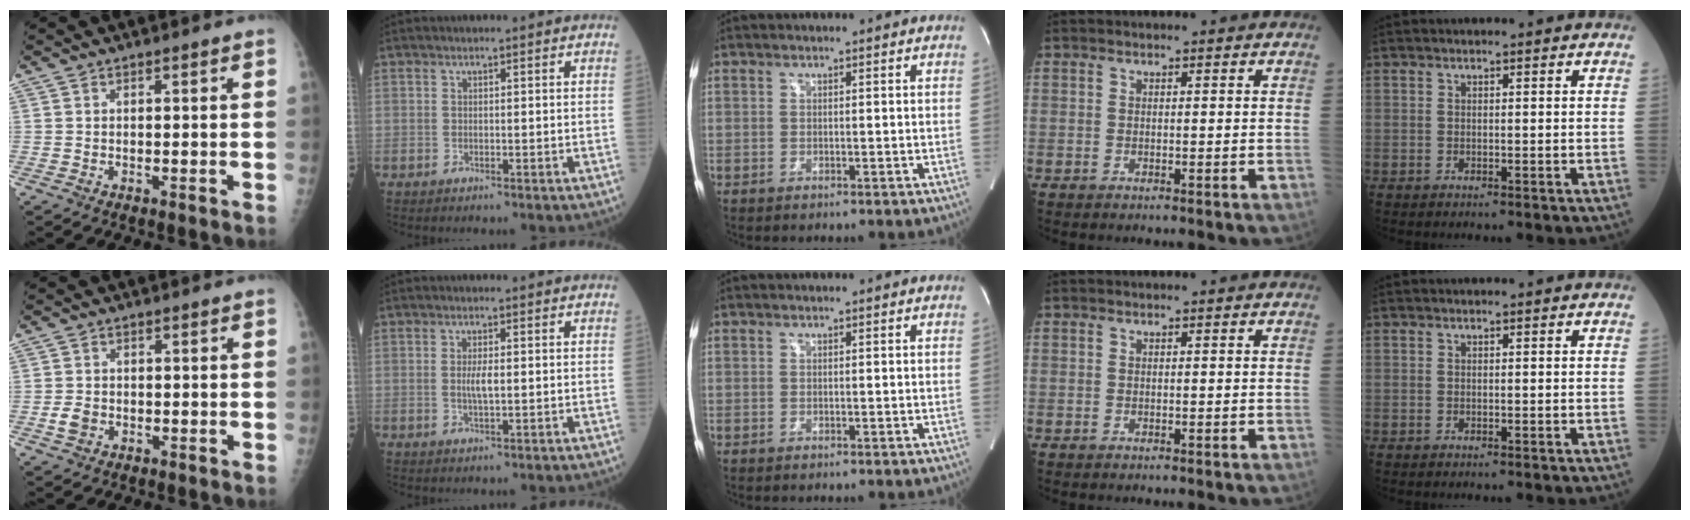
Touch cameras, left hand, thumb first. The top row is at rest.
{"thumb": {"total": 2.7, "force": [-0.7, 2.1, 1.5], "torque": [-0.023, 0.002, -0.012]}, "index": {"total": 2.4, "force": [0.0, 0.4, 2.4], "torque": [-0.051, -0.002, 0.002]}}